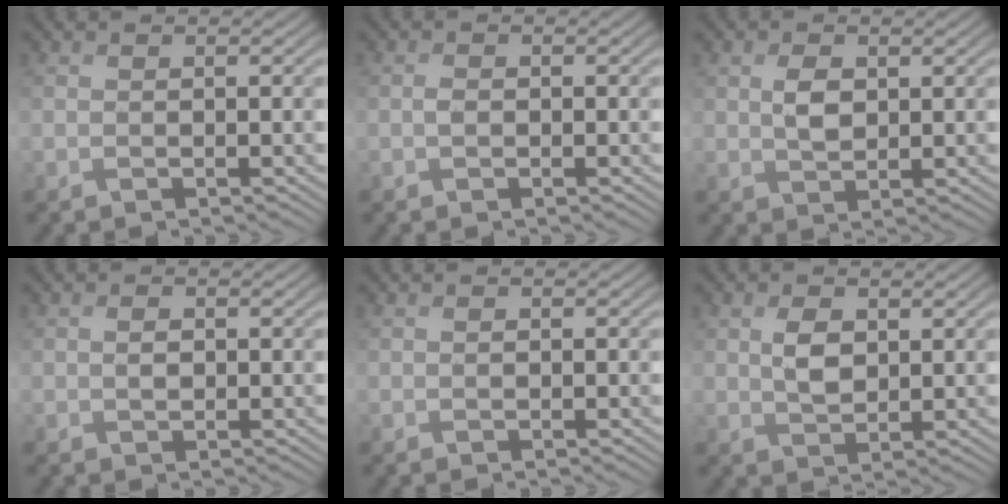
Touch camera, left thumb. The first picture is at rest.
{"total": 0.8, "force": [-0.2, 0.6, 0.6], "torque": [-0.012, 0.000, -0.006]}
{"total": 2.8, "force": [0.8, 1.8, 2.0], "torque": [-0.046, -0.003, 0.017]}
{"total": 1.2, "force": [0.1, 0.9, 0.9], "torque": [-0.018, 0.000, 0.001]}
{"total": 0.0}
{"total": 3.2, "force": [1.0, 2.0, 2.3], "torque": [-0.051, -0.002, 0.022]}